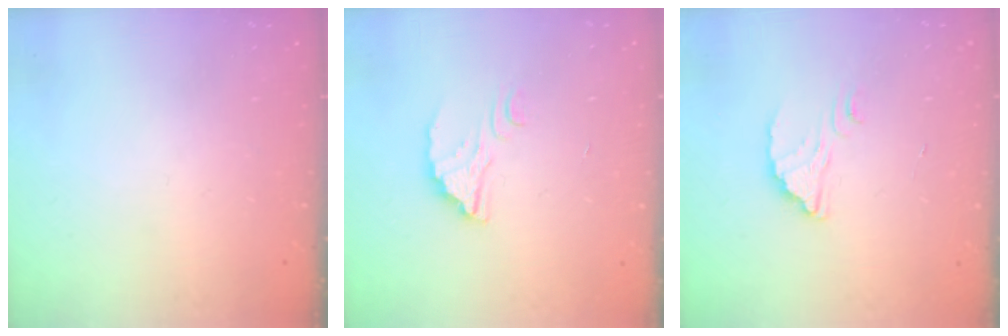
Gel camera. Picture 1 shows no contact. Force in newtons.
{"total": 2.9, "press": 2.9, "slide": 0.1}
{"total": 2.3, "press": 2.3, "slide": 0.2}